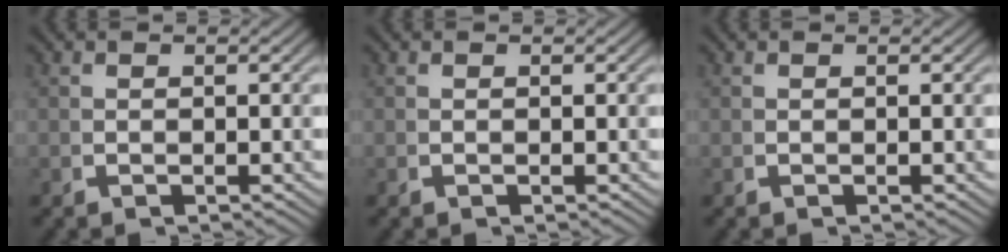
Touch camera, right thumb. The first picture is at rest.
{"total": 0.0}
{"total": 0.0}